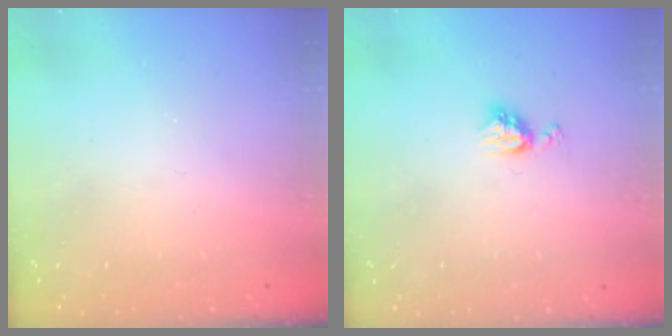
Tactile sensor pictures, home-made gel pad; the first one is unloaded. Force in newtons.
{"total": 4.6, "press": 4.6, "slide": 0.4}